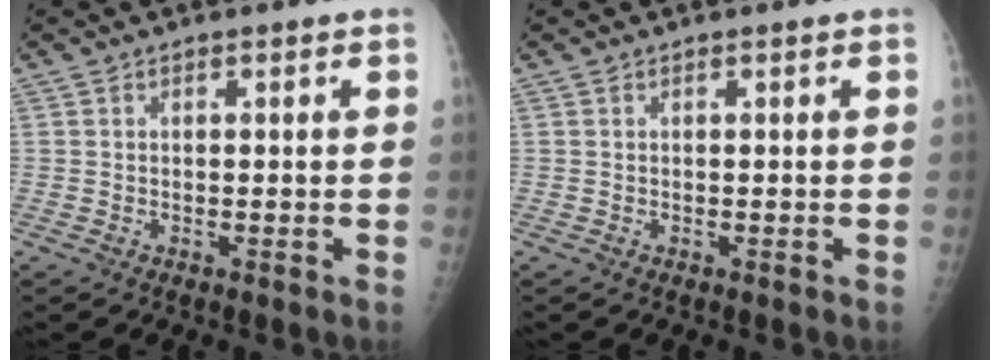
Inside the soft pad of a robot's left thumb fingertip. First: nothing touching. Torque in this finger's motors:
{"motor_torque": [0.00, 0.00, 0.00, 0.00, 0.00]}